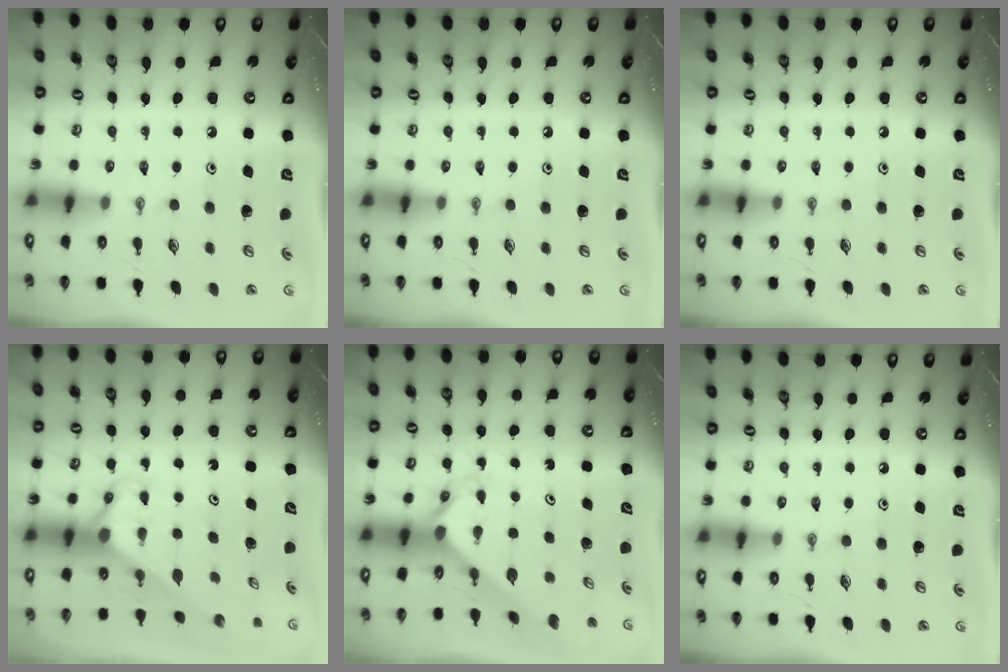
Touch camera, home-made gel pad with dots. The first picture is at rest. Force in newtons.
{"total": 0.0}
{"total": 0.0}
{"total": 2.9, "press": 2.9, "slide": 0.0}
{"total": 2.5, "press": 2.5, "slide": 0.3}
{"total": 0.0}